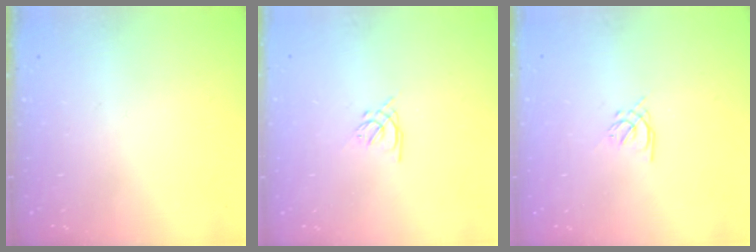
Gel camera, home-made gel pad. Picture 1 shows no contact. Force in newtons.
{"total": 1.6, "press": 1.5, "slide": 0.5}
{"total": 1.2, "press": 1.1, "slide": 0.5}